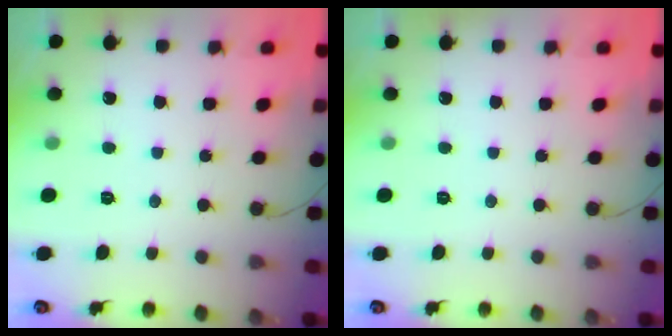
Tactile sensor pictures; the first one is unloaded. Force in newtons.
{"total": 0.0}